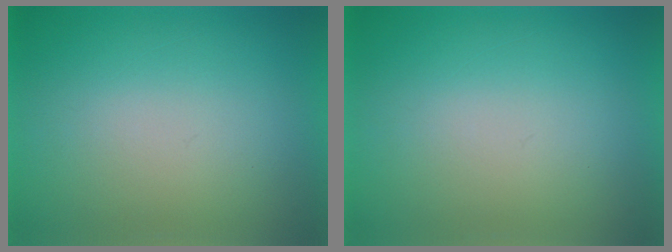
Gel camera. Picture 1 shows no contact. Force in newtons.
{"total": 1.1}